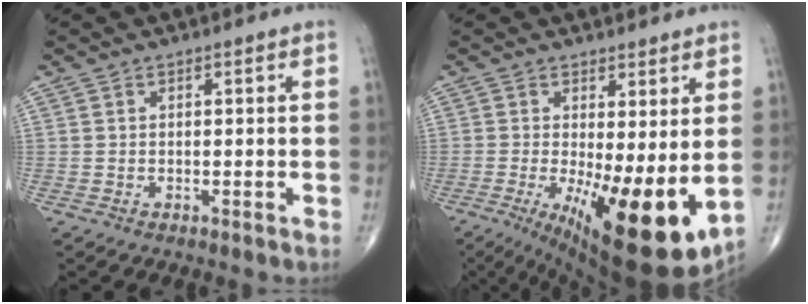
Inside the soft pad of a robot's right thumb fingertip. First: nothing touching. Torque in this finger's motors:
{"motor_torque": [1.76, 3.25, 0.22, -0.12, 0.48]}